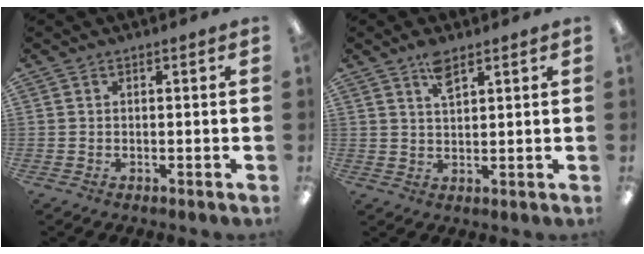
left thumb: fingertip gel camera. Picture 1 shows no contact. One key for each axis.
{"total": 4.6, "fx": 3.2, "fy": 1.5, "fz": 2.9, "tx": -0.050, "ty": -0.008, "tz": 0.054}